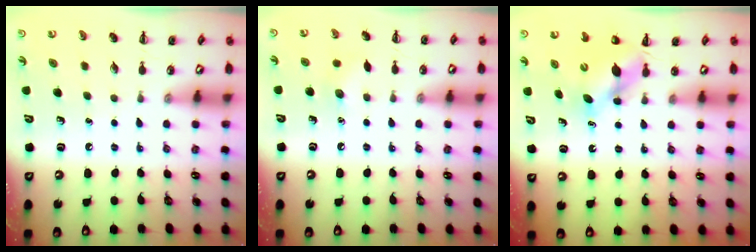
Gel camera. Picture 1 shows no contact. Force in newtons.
{"total": 5.3, "press": 5.1, "slide": 1.6}
{"total": 5.2, "press": 5.1, "slide": 0.7}